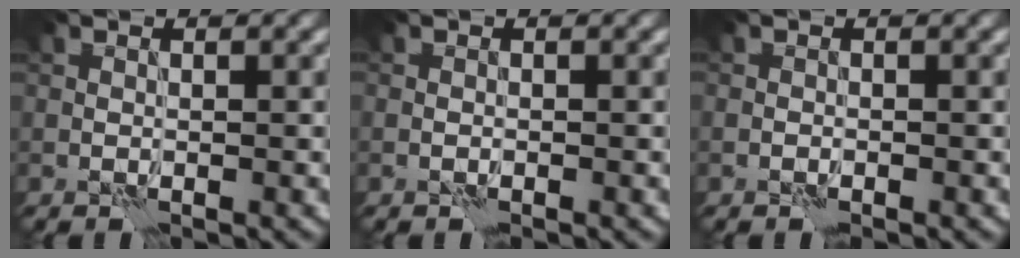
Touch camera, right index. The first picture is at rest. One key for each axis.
{"total": 0.0}
{"total": 0.0}